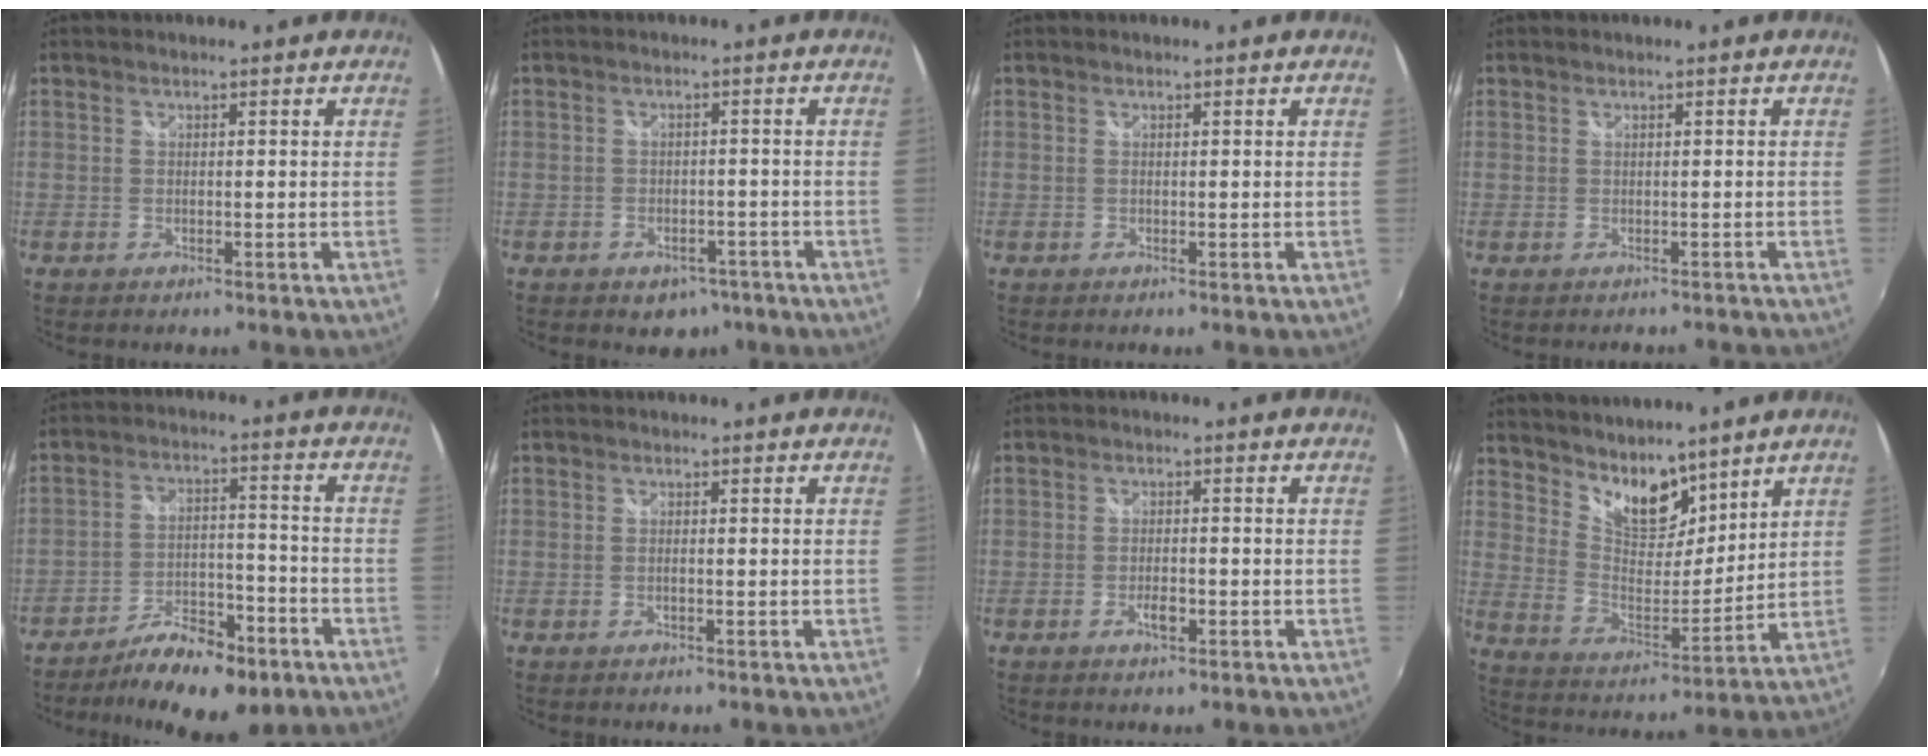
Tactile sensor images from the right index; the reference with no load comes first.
{"total": 5.8, "force": [-3.8, 3.9, 2.0], "torque": [-0.041, 0.005, -0.041]}
{"total": 0.0}
{"total": 2.0, "force": [-1.5, 1.1, 0.4], "torque": [-0.004, -0.001, -0.016]}
{"total": 13.9, "force": [-9.7, 5.6, 8.2], "torque": [-0.150, 0.001, -0.146]}
{"total": 1.0, "force": [-0.3, 0.1, 0.9], "torque": [-0.018, 0.001, -0.007]}
{"total": 2.8, "force": [-1.3, 1.1, 2.3], "torque": [-0.044, -0.003, -0.022]}
{"total": 11.9, "force": [9.4, 5.2, 5.1], "torque": [-0.086, 0.001, 0.176]}